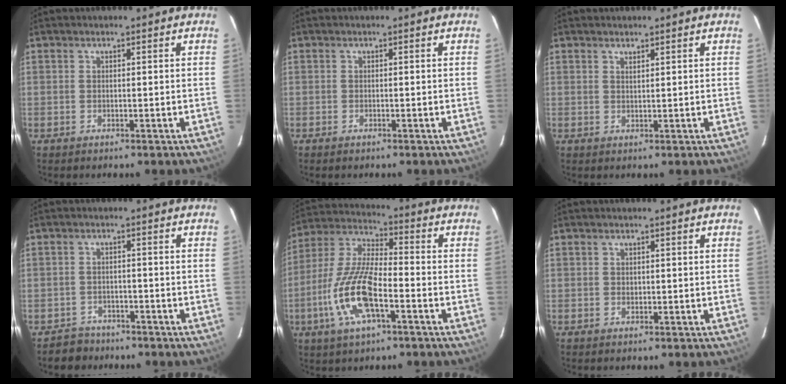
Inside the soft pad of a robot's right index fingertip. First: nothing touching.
{"total": 0.6, "force": [-0.5, 0.2, 0.3], "torque": [-0.007, -0.002, -0.011]}
{"total": 1.0, "force": [0.9, 0.1, 0.5], "torque": [-0.009, 0.000, 0.015]}
{"total": 4.0, "force": [-3.2, 2.5, -0.3], "torque": [-0.003, 0.017, -0.050]}
{"total": 14.9, "force": [-5.5, 4.9, 13.0], "torque": [-0.277, -0.007, -0.109]}
{"total": 0.6, "force": [0.1, 0.6, 0.0], "torque": [0.003, 0.000, 0.004]}